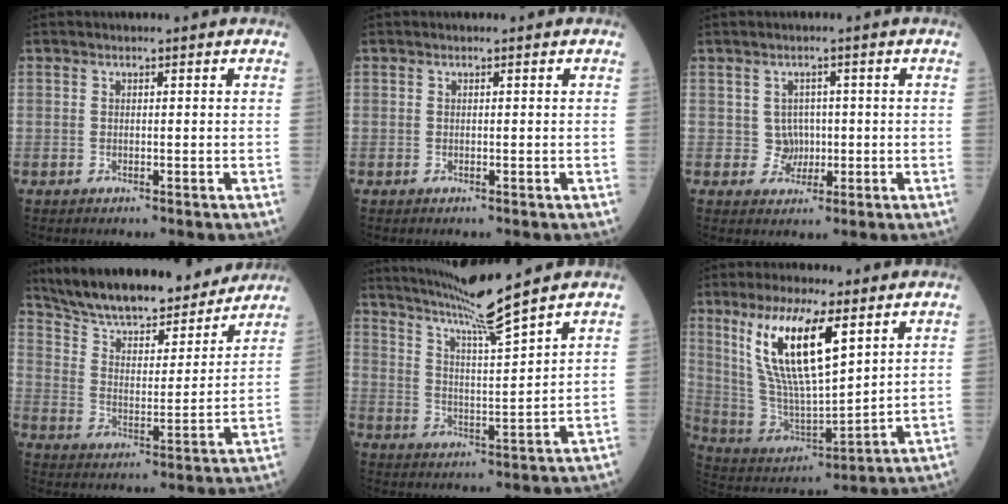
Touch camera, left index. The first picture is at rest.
{"total": 0.0}
{"total": 2.6, "force": [-0.1, 2.5, 0.5], "torque": [-0.003, 0.007, 0.000]}
{"total": 19.9, "force": [18.1, 4.0, 7.4], "torque": [-0.114, -0.002, 0.276]}
{"total": 10.5, "force": [9.0, -2.2, 4.8], "torque": [-0.086, -0.009, 0.162]}
{"total": 15.0, "force": [7.0, 3.3, 12.8], "torque": [-0.262, 0.001, 0.139]}